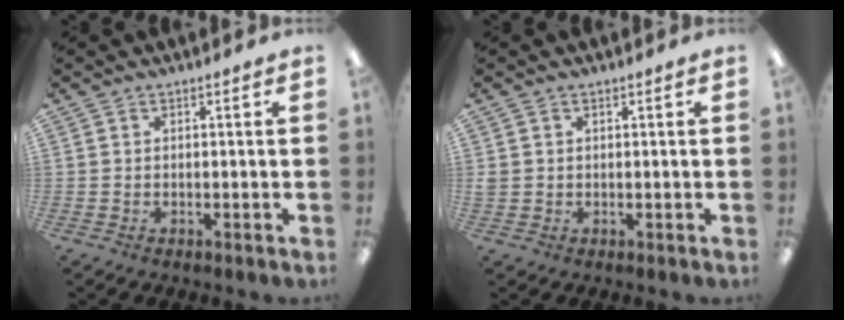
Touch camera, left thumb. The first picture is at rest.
{"total": 1.3, "force": [0.3, 1.2, 0.2], "torque": [-0.005, 0.003, 0.005]}